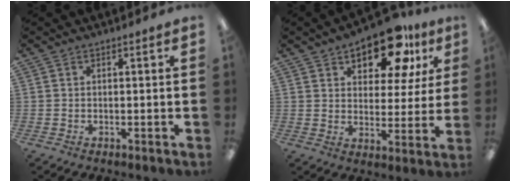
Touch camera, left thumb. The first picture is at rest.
{"total": 14.7, "force": [10.5, 6.8, 7.6], "torque": [-0.115, -0.056, 0.182]}